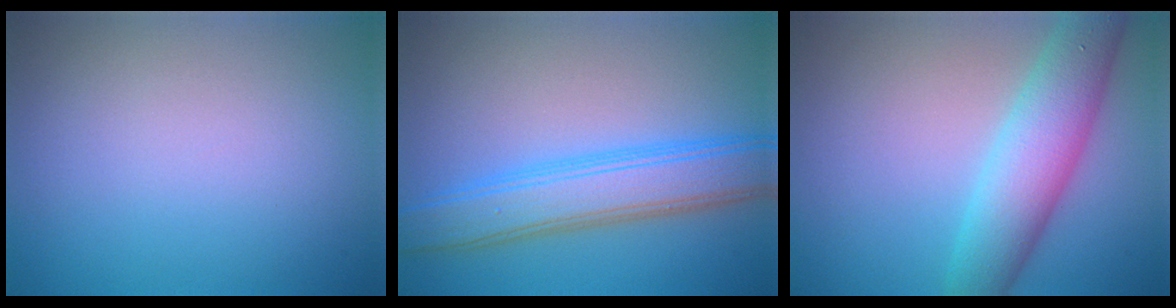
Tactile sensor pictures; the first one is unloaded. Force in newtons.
{"total": 6.1, "press": 6.1, "slide": 0.0}
{"total": 6.5, "press": 6.5, "slide": 0.2}